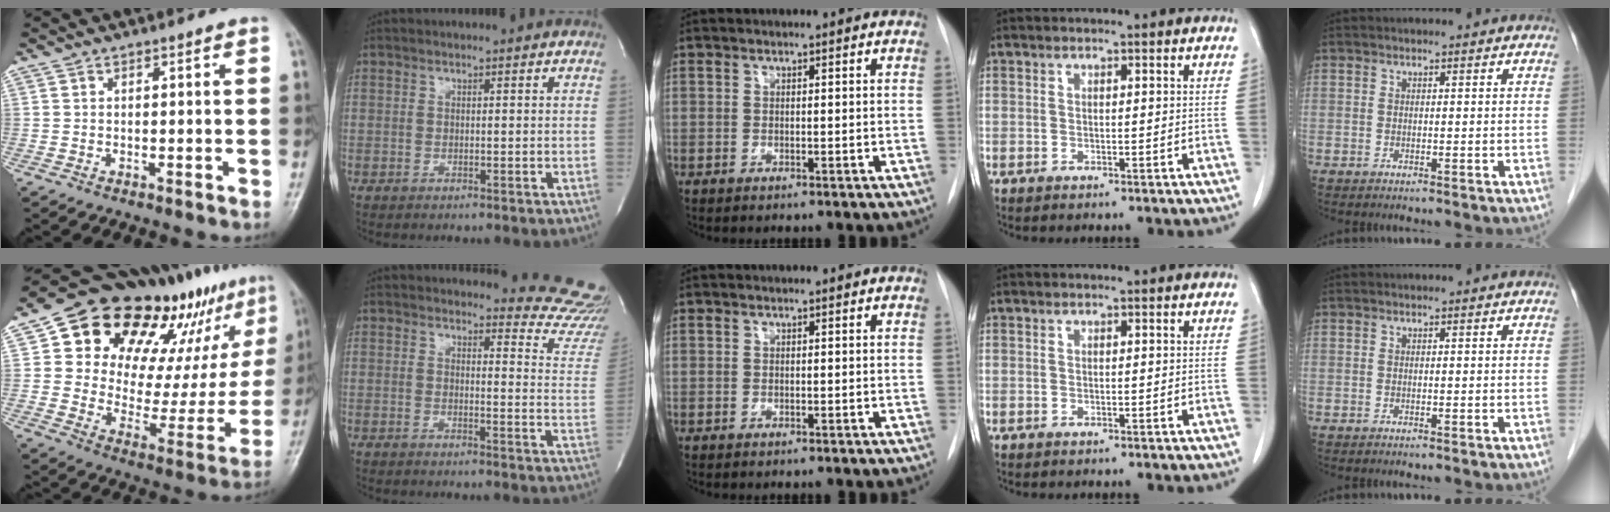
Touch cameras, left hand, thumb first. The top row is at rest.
{"thumb": {"total": 28.2, "force": [17.3, 13.7, 17.5], "torque": [-0.207, -0.039, 0.264]}, "index": {"total": 14.7, "force": [14.6, 1.6, 1.2], "torque": [0.021, -0.142, 0.117]}}